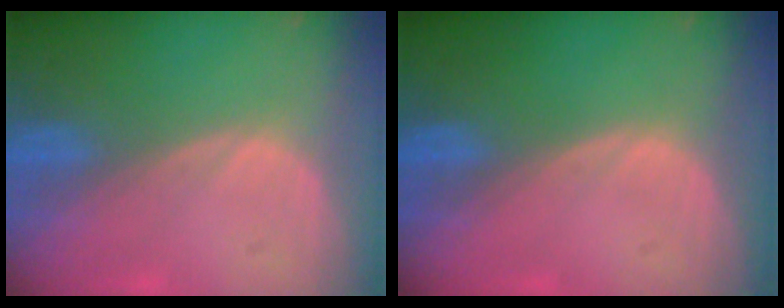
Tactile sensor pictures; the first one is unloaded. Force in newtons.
{"total": 0.0}